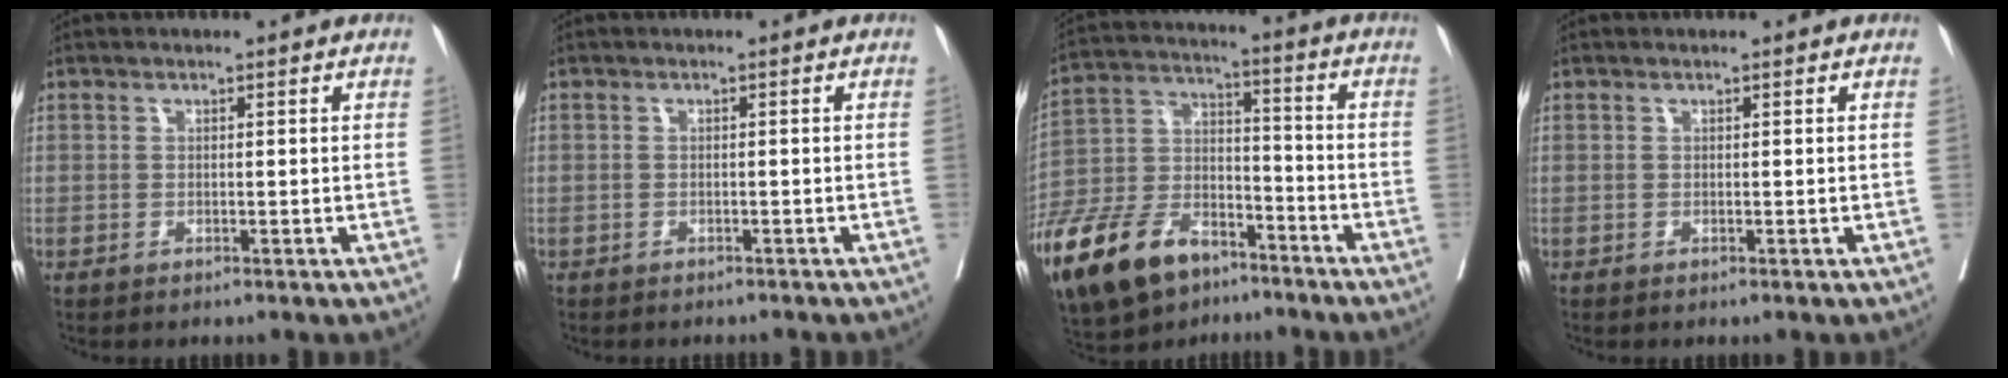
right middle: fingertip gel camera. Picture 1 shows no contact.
{"total": 2.1, "force": [-1.7, 1.2, 0.0], "torque": [-0.006, 0.002, -0.028]}
{"total": 20.5, "force": [-14.0, 10.1, 11.1], "torque": [-0.286, -0.012, -0.259]}
{"total": 0.0}